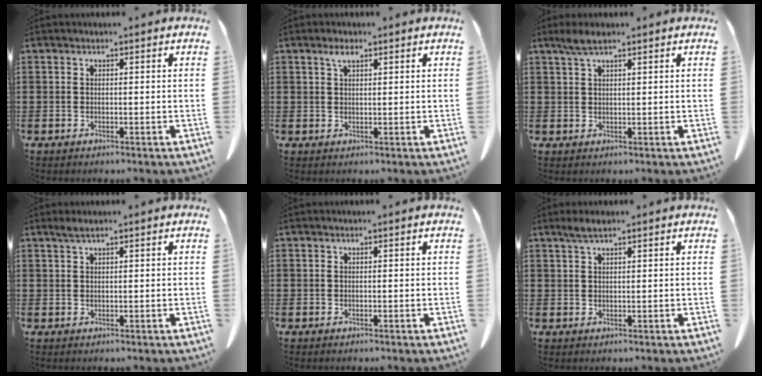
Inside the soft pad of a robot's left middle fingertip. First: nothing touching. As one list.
[{"total": 2.3, "force": [1.3, 0.7, 1.8], "torque": [-0.039, 0.003, 0.022]}, {"total": 2.9, "force": [1.8, 0.6, 2.2], "torque": [-0.046, 0.002, 0.032]}, {"total": 1.5, "force": [1.0, 0.1, 1.1], "torque": [-0.023, 0.000, 0.019]}, {"total": 0.0}, {"total": 2.1, "force": [1.4, 0.3, 1.5], "torque": [-0.032, 0.001, 0.026]}]